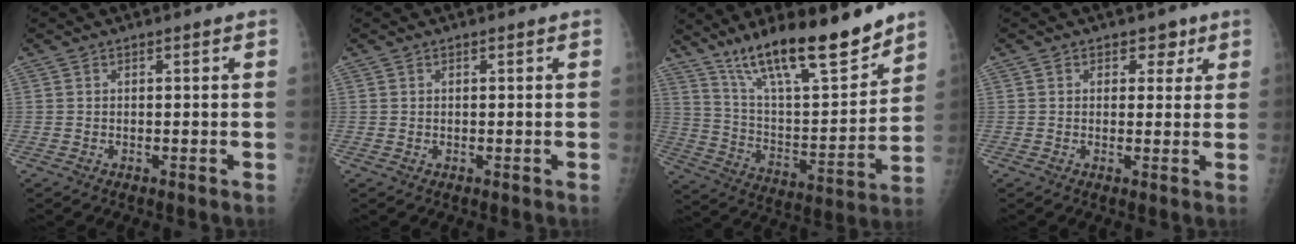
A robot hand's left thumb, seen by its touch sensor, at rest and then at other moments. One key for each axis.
{"total": 0.6, "fx": 0.3, "fy": 0.4, "fz": 0.4, "tx": -0.004, "ty": 0.000, "tz": 0.004}
{"total": 21.6, "fx": 16.0, "fy": 5.1, "fz": 13.5, "tx": -0.196, "ty": -0.084, "tz": 0.280}
{"total": 3.9, "fx": 1.9, "fy": 2.9, "fz": 1.7, "tx": 0.005, "ty": -0.006, "tz": 0.023}